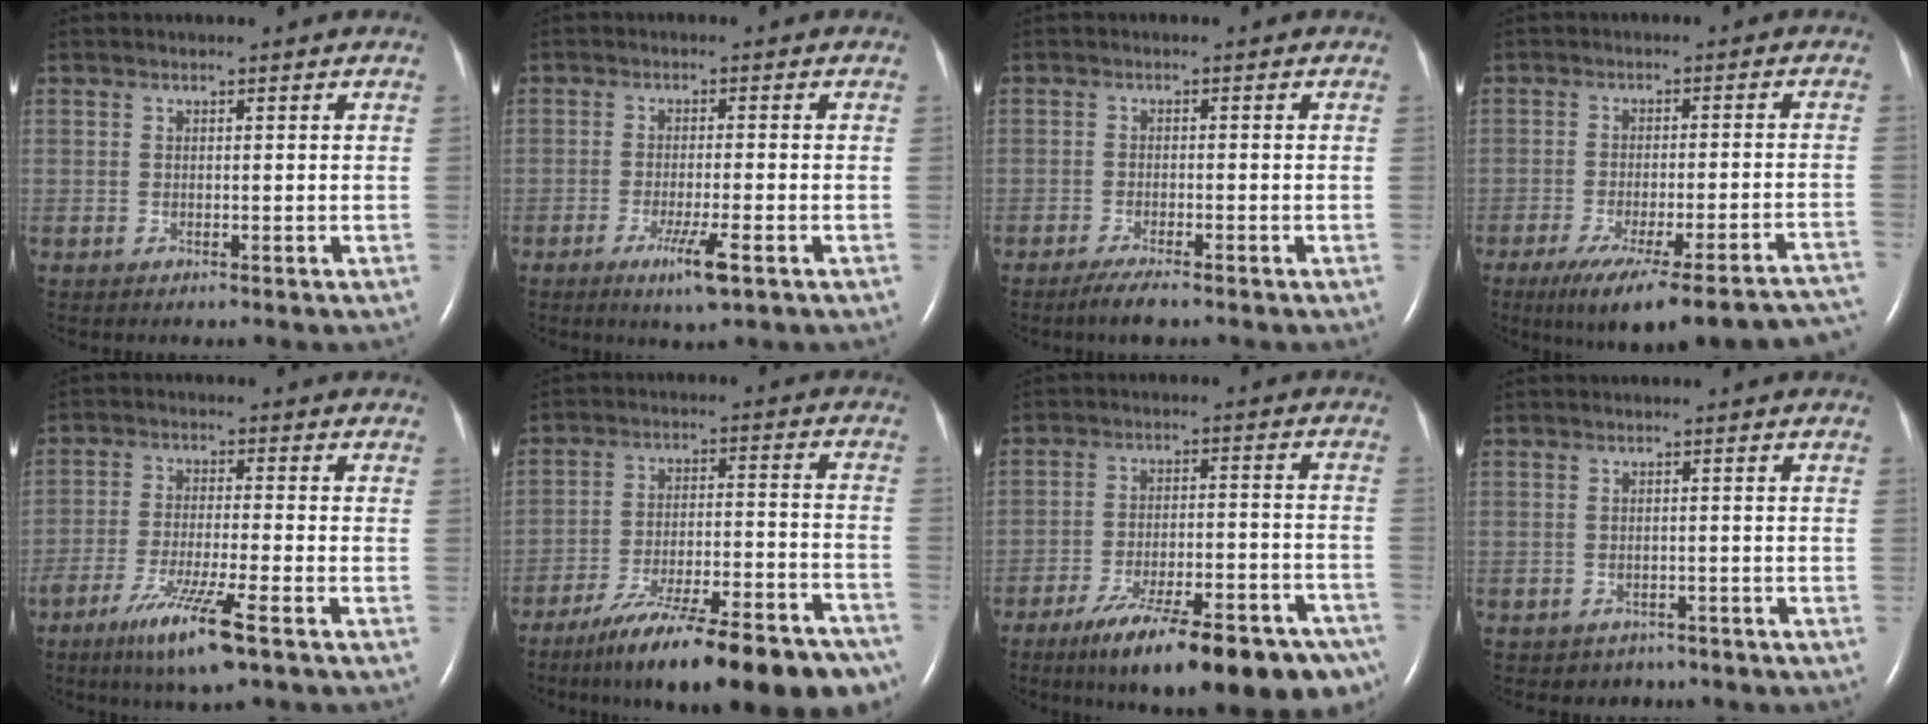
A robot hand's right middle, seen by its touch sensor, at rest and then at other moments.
{"total": 5.1, "force": [-2.7, 0.0, 4.3], "torque": [-0.080, -0.013, -0.046]}
{"total": 3.4, "force": [-2.6, 0.4, 2.1], "torque": [-0.047, -0.008, -0.047]}
{"total": 23.4, "force": [-20.0, 2.1, 11.9], "torque": [-0.105, -0.018, -0.255]}
{"total": 9.5, "force": [-5.6, 0.2, 7.7], "torque": [-0.152, -0.026, -0.098]}
{"total": 23.3, "force": [-18.6, 3.6, 13.5], "torque": [-0.147, 0.000, -0.273]}
{"total": 21.8, "force": [-15.6, 4.6, 14.5], "torque": [-0.157, 0.003, -0.223]}
{"total": 2.8, "force": [-2.1, 1.9, 0.0], "torque": [-0.013, 0.008, -0.022]}